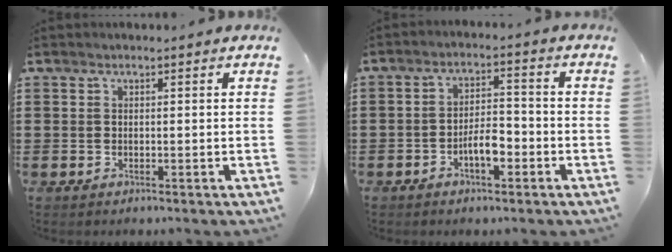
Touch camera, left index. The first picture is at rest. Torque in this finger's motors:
{"motor_torque": [0.36, 0.28, 0.31, 0.09]}